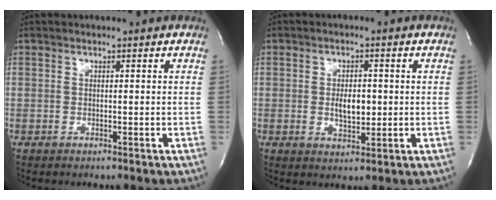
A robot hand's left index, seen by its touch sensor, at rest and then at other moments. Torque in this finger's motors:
{"motor_torque": [0.20, -0.15, 0.10, 0.04]}